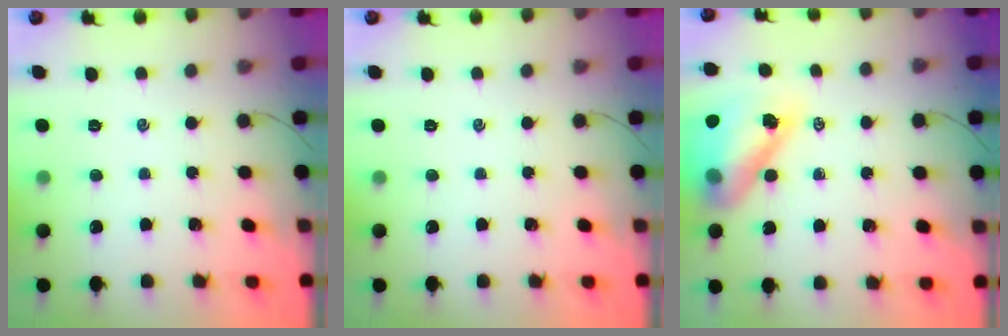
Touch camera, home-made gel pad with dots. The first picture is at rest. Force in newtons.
{"total": 0.0}
{"total": 15.0, "press": 14.3, "slide": 4.5}